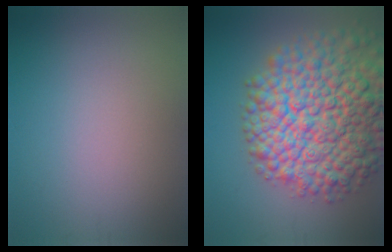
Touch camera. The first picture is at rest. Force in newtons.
{"total": 13.6, "press": 13.5, "slide": 0.6}